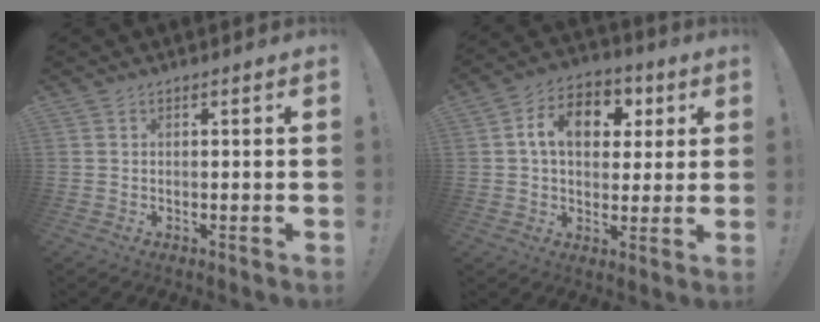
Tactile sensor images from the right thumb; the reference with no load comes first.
{"total": 13.0, "force": [3.4, 9.3, 8.3], "torque": [-0.116, 0.000, 0.062]}